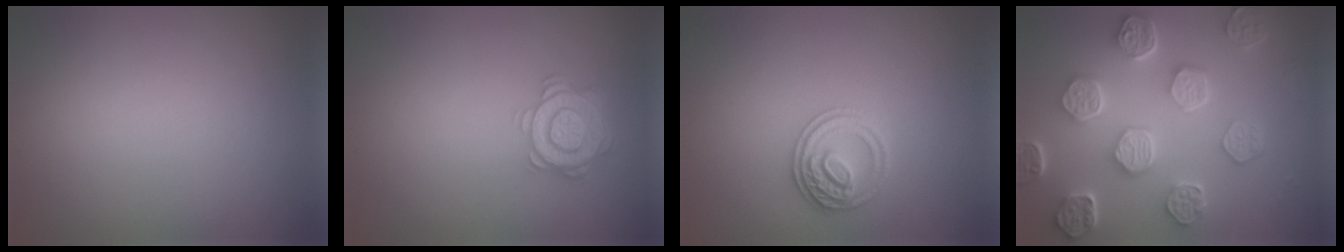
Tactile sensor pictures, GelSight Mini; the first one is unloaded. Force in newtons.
{"total": 4.4, "press": 3.7, "slide": 2.3}
{"total": 2.9, "press": 2.8, "slide": 0.7}
{"total": 8.0, "press": 6.1, "slide": 5.2}